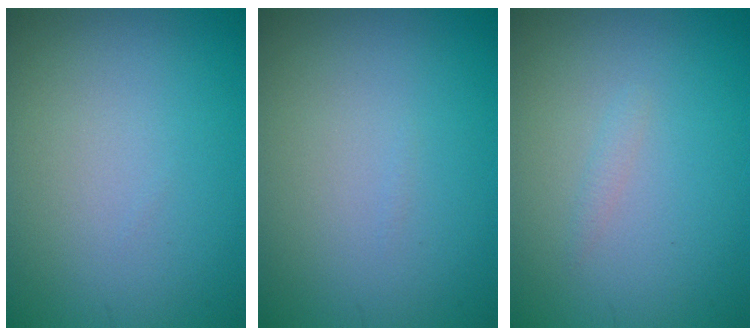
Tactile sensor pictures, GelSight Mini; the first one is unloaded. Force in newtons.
{"total": 0.0}
{"total": 0.6, "press": 0.6, "slide": 0.0}